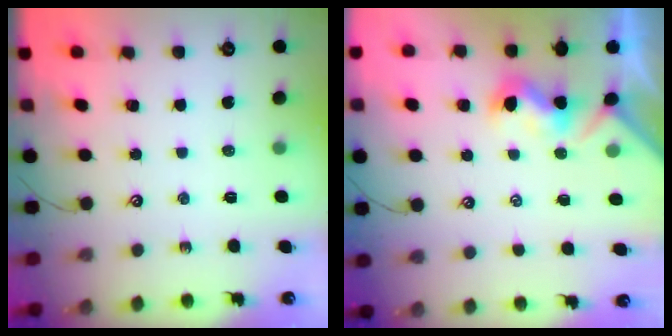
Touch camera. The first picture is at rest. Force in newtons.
{"total": 1.9, "press": 1.7, "slide": 0.8}